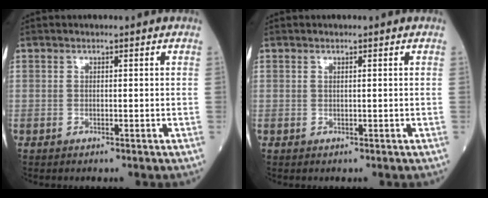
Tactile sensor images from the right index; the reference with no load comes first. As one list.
[{"total": 0.0}]